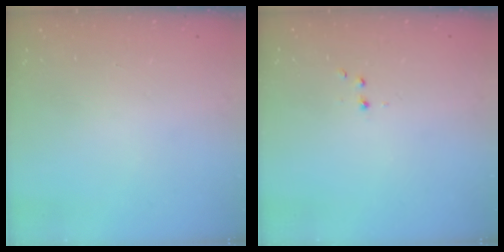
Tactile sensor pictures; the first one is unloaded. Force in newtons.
{"total": 2.2, "press": 1.9, "slide": 1.2}